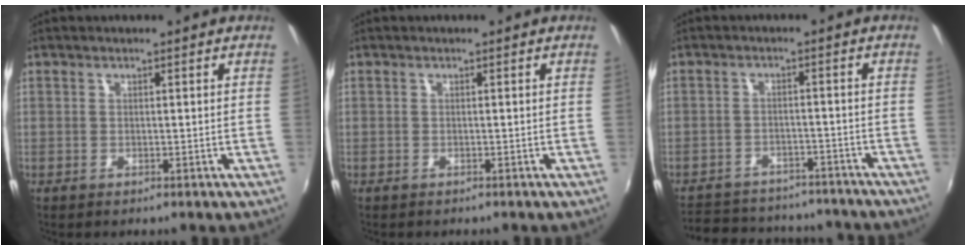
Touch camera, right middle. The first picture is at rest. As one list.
[{"total": 0.5, "force": [-0.5, 0.0, 0.2], "torque": [-0.004, -0.001, -0.008]}, {"total": 20.4, "force": [-17.4, 7.7, 7.5], "torque": [-0.160, 0.015, -0.225]}]